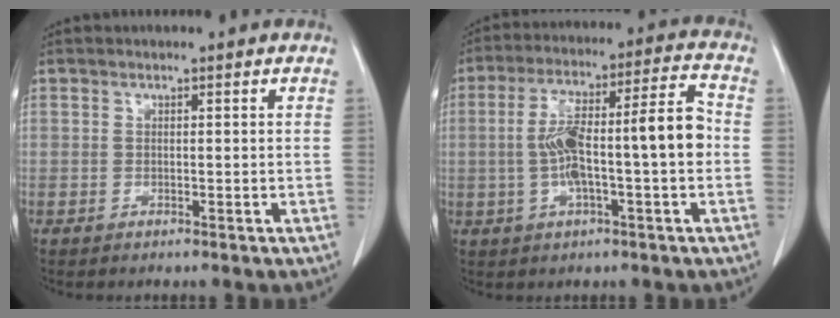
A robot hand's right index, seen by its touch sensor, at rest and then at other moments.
{"total": 13.1, "force": [-1.2, 1.6, 13.0], "torque": [-0.227, 0.033, -0.018]}